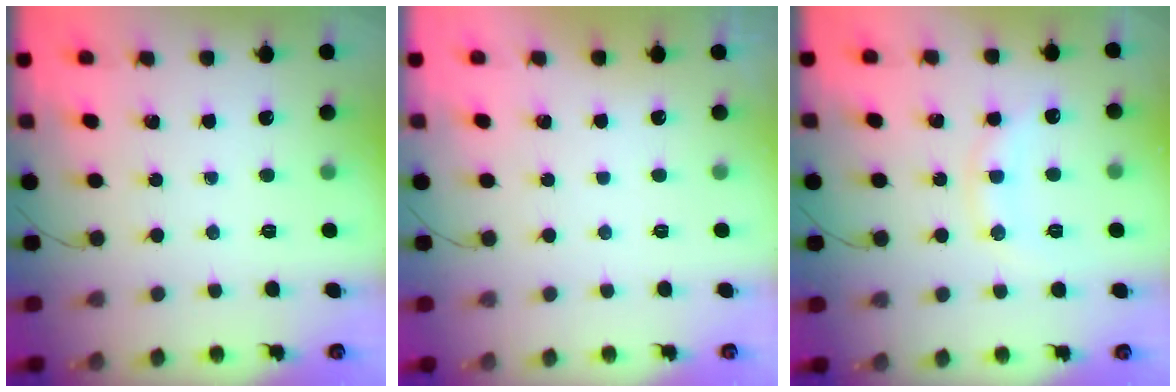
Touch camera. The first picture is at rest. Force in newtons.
{"total": 2.8, "press": 2.8, "slide": 0.1}
{"total": 10.6, "press": 10.6, "slide": 0.9}